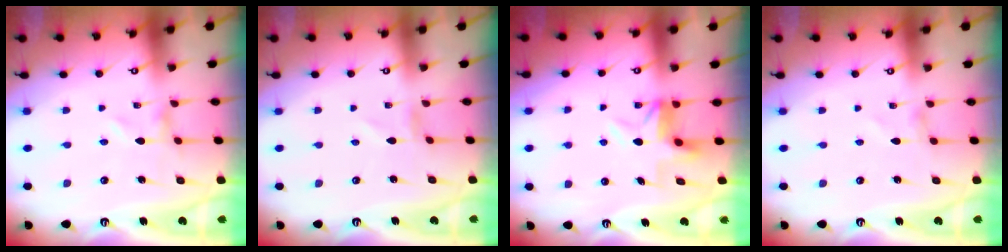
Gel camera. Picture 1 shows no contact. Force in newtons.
{"total": 0.7, "press": 0.7, "slide": 0.1}
{"total": 5.1, "press": 5.1, "slide": 0.3}
{"total": 0.9, "press": 0.9, "slide": 0.1}